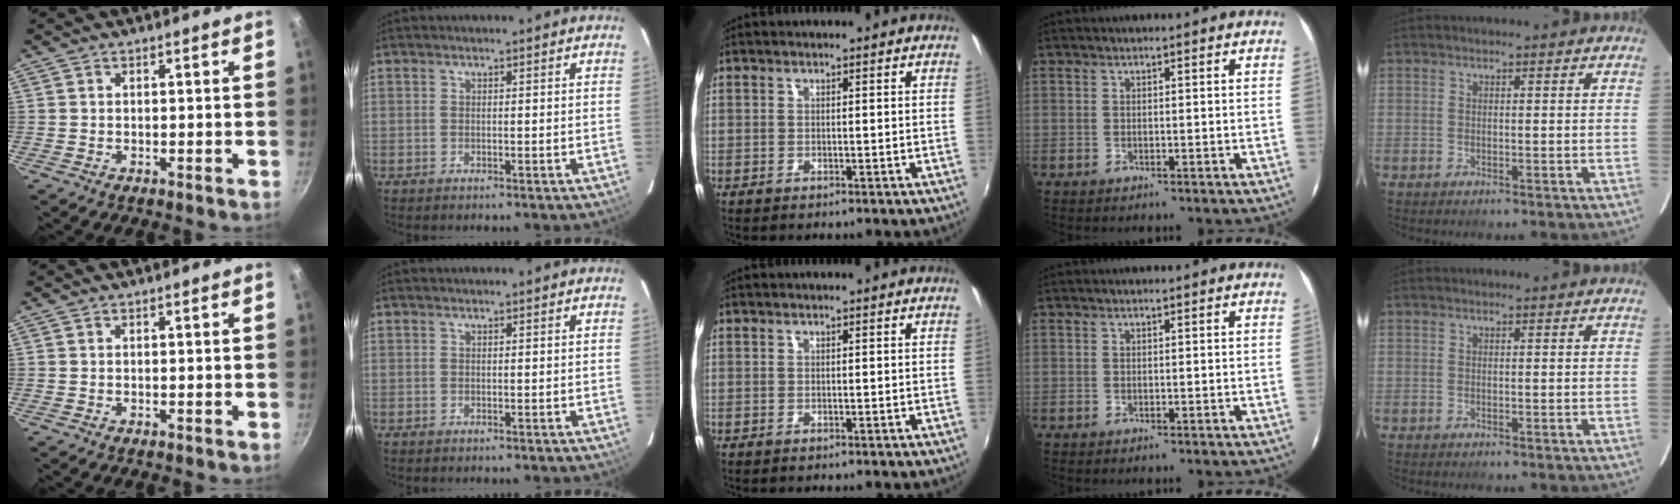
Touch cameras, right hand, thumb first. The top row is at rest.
{}